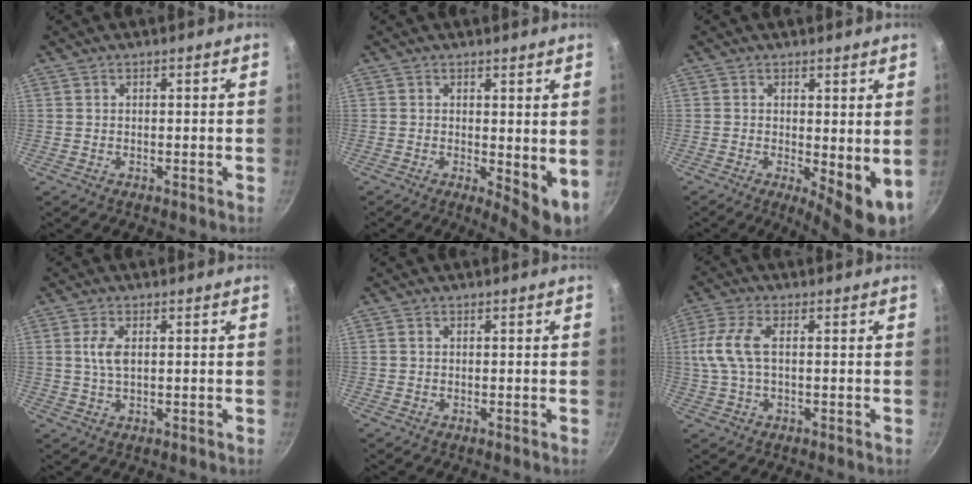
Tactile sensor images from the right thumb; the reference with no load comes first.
{"total": 6.8, "force": [0.4, 2.9, 6.2], "torque": [-0.073, -0.013, 0.010]}
{"total": 8.1, "force": [0.1, 3.1, 7.5], "torque": [-0.089, -0.016, 0.008]}
{"total": 4.0, "force": [0.8, 1.9, 3.4], "torque": [-0.070, 0.002, 0.016]}
{"total": 0.7, "force": [0.1, 0.6, 0.3], "torque": [-0.005, 0.004, 0.000]}
{"total": 7.7, "force": [0.4, 3.4, 6.9], "torque": [-0.160, 0.014, 0.004]}